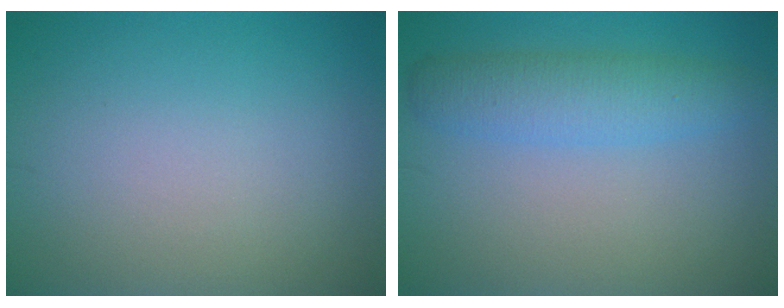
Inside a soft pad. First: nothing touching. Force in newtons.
{"total": 3.9, "press": 3.9, "slide": 0.1}